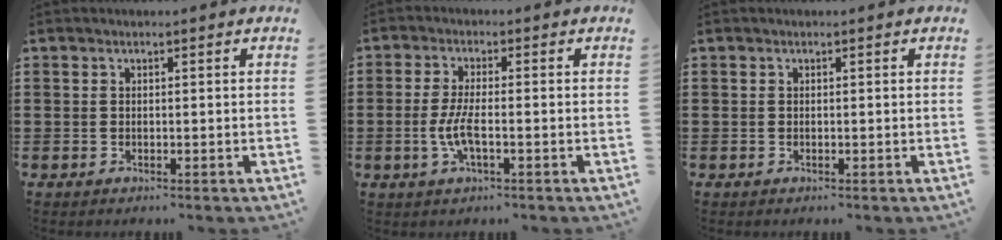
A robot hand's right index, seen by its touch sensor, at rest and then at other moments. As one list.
[{"total": 4.8, "force": [-1.4, 1.2, 4.5], "torque": [-0.106, -0.006, -0.034]}, {"total": 0.0}]